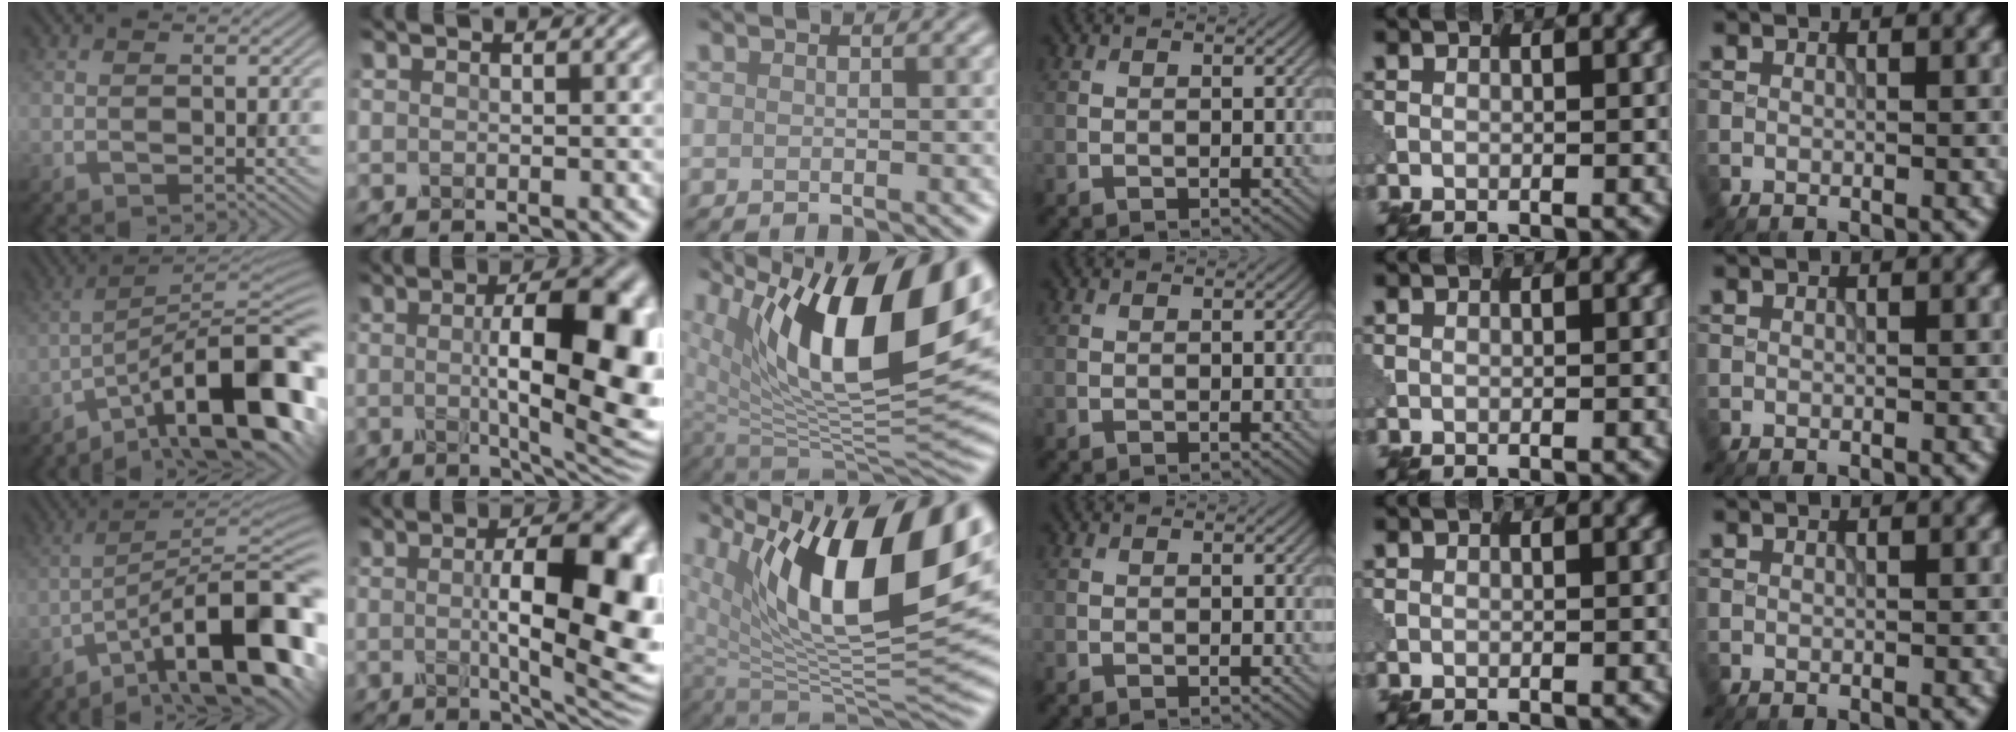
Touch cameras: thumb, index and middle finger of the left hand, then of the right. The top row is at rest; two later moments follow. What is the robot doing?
{"motion": "shake", "object": "medicine bottle"}